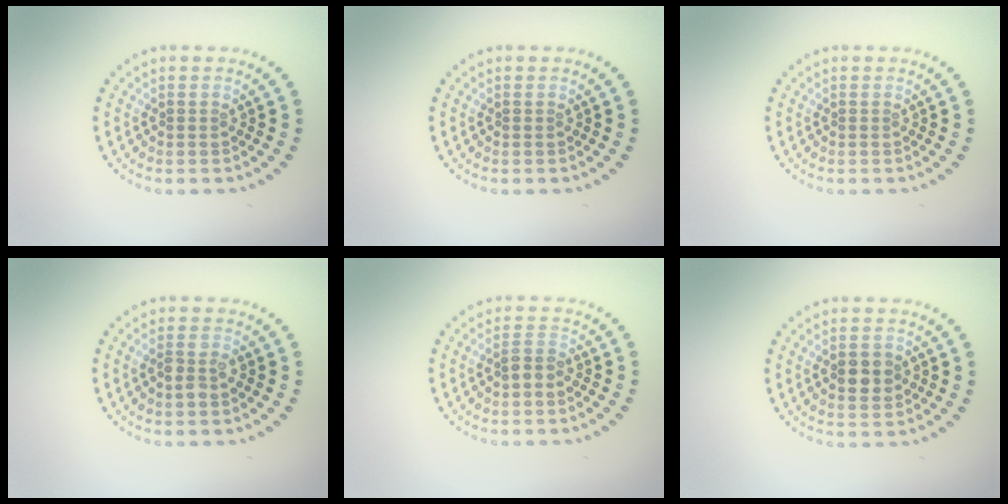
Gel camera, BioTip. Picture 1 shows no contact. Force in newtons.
{"total": 0.0}
{"total": 0.0}
{"total": 1.8, "press": 1.8, "slide": 0.3}
{"total": 1.5, "press": 1.2, "slide": 0.9}
{"total": 2.5, "press": 2.5, "slide": 0.1}